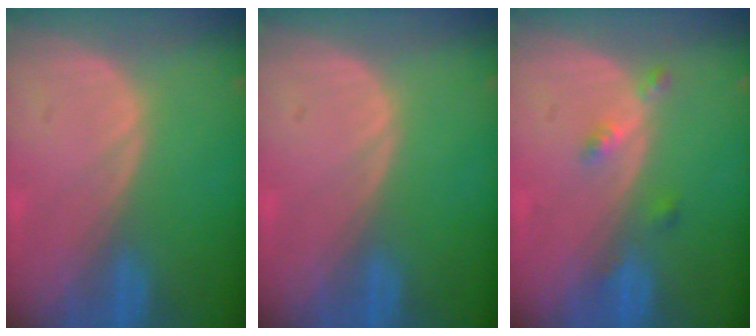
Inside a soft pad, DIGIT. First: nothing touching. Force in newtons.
{"total": 0.0}
{"total": 2.7, "press": 2.3, "slide": 1.5}